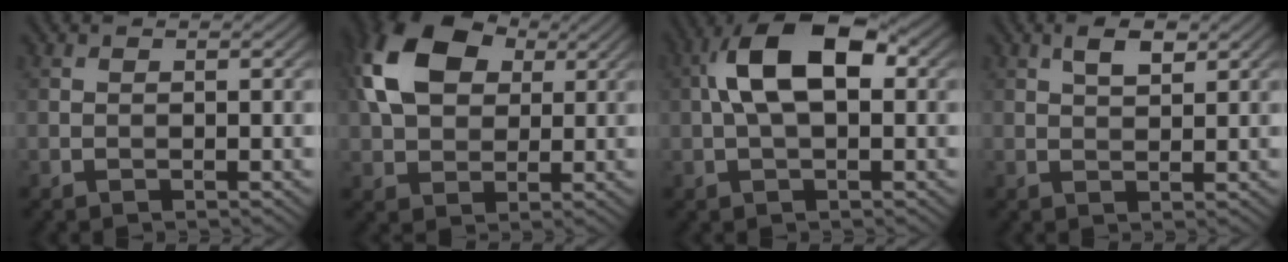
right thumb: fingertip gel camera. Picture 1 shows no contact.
{"total": 12.3, "force": [3.6, 8.2, 8.4], "torque": [-0.206, 0.027, 0.062]}
{"total": 9.8, "force": [1.3, 4.8, 8.4], "torque": [-0.167, 0.023, 0.013]}
{"total": 2.8, "force": [1.4, 1.2, 2.1], "torque": [-0.041, 0.003, 0.026]}